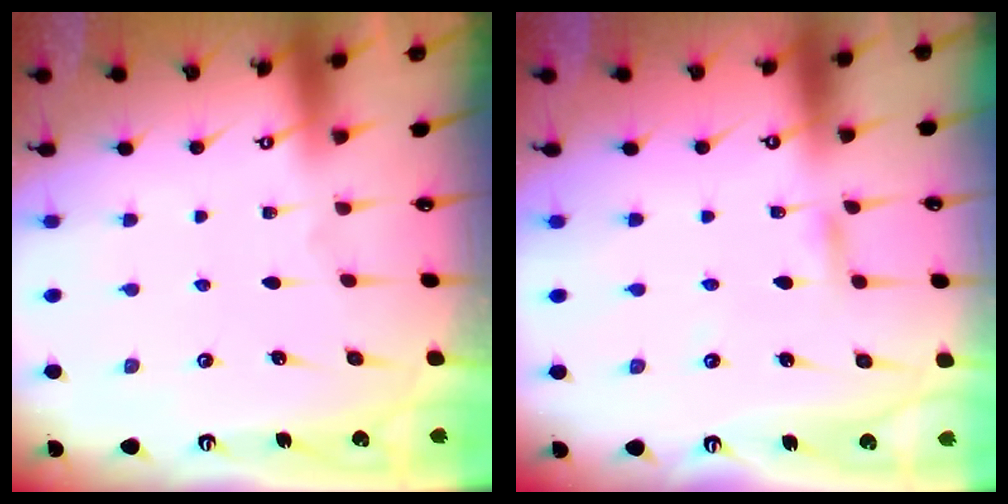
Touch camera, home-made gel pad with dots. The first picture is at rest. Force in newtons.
{"total": 3.3, "press": 3.3, "slide": 0.2}